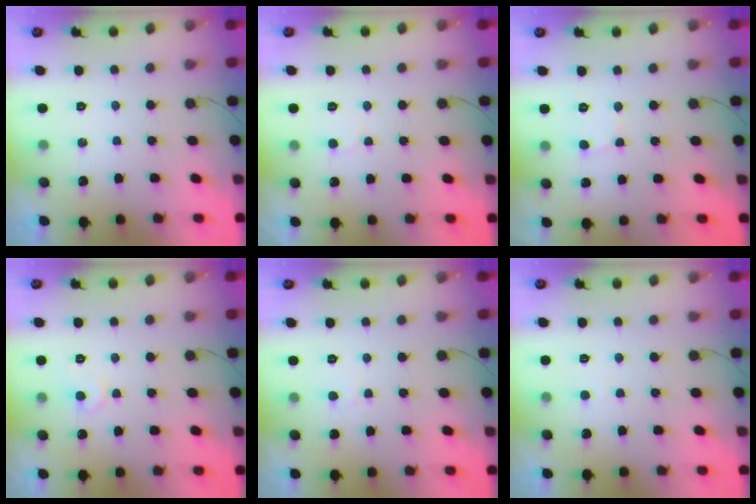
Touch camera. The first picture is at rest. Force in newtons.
{"total": 4.2, "press": 4.2, "slide": 0.4}
{"total": 2.2, "press": 2.2, "slide": 0.2}
{"total": 5.2, "press": 5.2, "slide": 0.2}
{"total": 2.0, "press": 2.0, "slide": 0.2}
{"total": 1.7, "press": 1.7, "slide": 0.1}